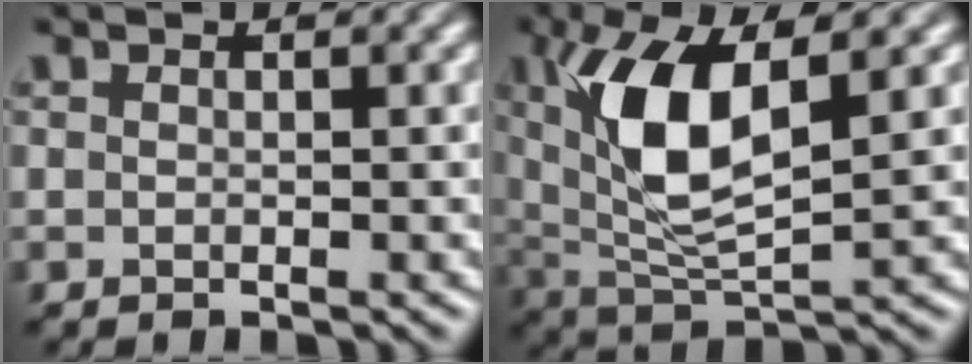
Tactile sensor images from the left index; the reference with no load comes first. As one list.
[{"total": 8.0, "force": [1.9, 3.0, 7.2], "torque": [-0.152, 0.000, 0.048]}]